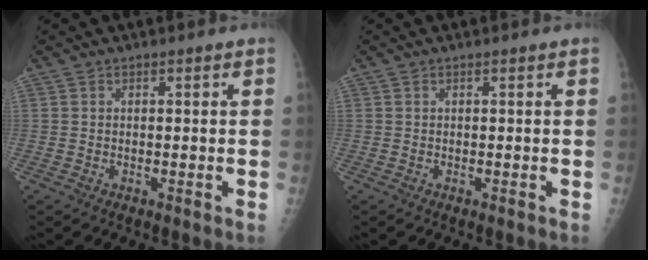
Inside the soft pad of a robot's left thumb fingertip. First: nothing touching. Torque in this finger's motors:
{"motor_torque": [0.01, 0.00, 0.00, 0.00, 0.00]}